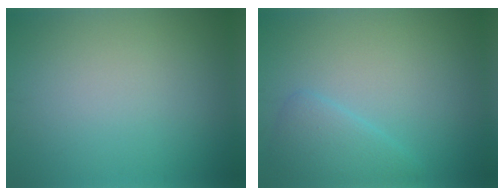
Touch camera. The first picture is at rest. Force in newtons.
{"total": 2.6, "press": 2.6, "slide": 0.1}